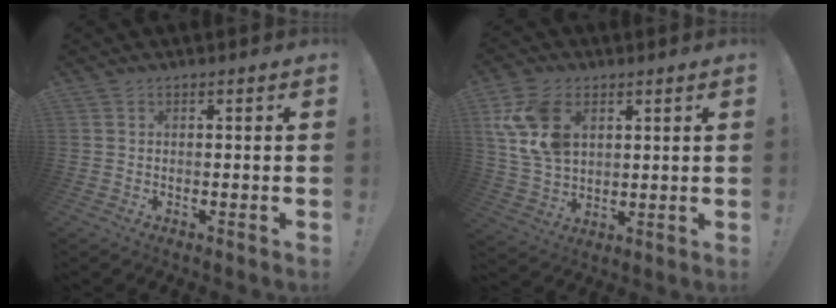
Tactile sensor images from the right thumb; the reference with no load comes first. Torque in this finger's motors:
{"motor_torque": [0.75, 0.92, 1.51, 0.40, 0.15]}